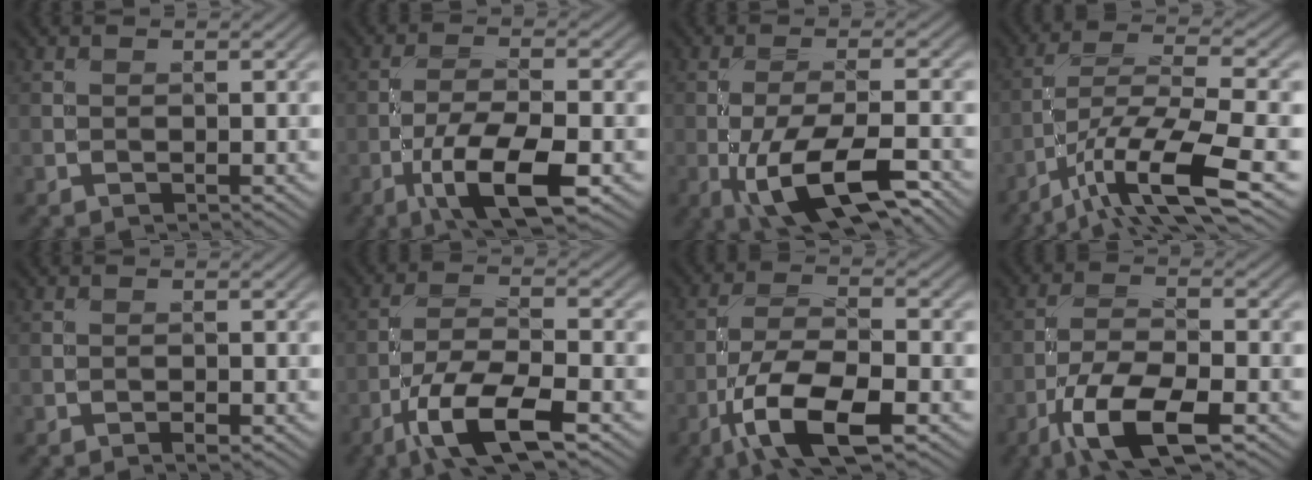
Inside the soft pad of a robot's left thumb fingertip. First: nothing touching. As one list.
[{"total": 10.1, "force": [-4.8, 3.2, 8.3], "torque": [-0.151, -0.002, -0.092]}, {"total": 11.1, "force": [-4.9, 3.5, 9.3], "torque": [-0.171, -0.006, -0.086]}, {"total": 12.2, "force": [-6.6, 3.2, 9.8], "torque": [-0.189, -0.006, -0.123]}, {"total": 0.9, "force": [-0.5, 0.3, 0.7], "torque": [-0.009, 0.001, -0.010]}, {"total": 10.0, "force": [-5.6, 2.9, 7.8], "torque": [-0.145, -0.002, -0.114]}, {"total": 10.9, "force": [-5.4, 3.9, 8.6], "torque": [-0.169, -0.008, -0.111]}, {"total": 10.2, "force": [-5.5, 3.5, 7.8], "torque": [-0.153, -0.006, -0.112]}]